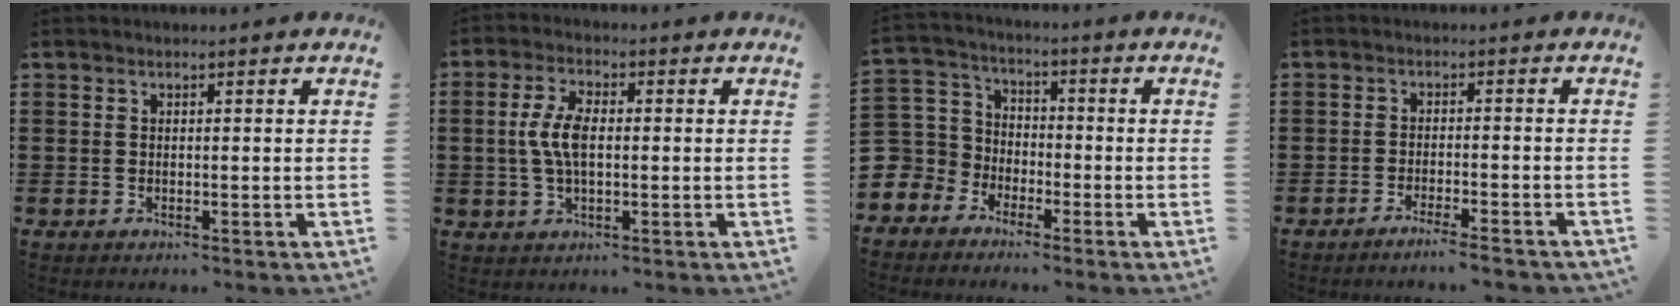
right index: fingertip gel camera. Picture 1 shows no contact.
{"total": 6.1, "force": [0.2, 2.6, 5.5], "torque": [-0.127, 0.001, -0.006]}
{"total": 5.6, "force": [-2.1, 5.1, -0.1], "torque": [-0.050, -0.005, -0.053]}
{"total": 2.7, "force": [-2.4, -0.2, 1.2], "torque": [-0.018, 0.002, -0.047]}